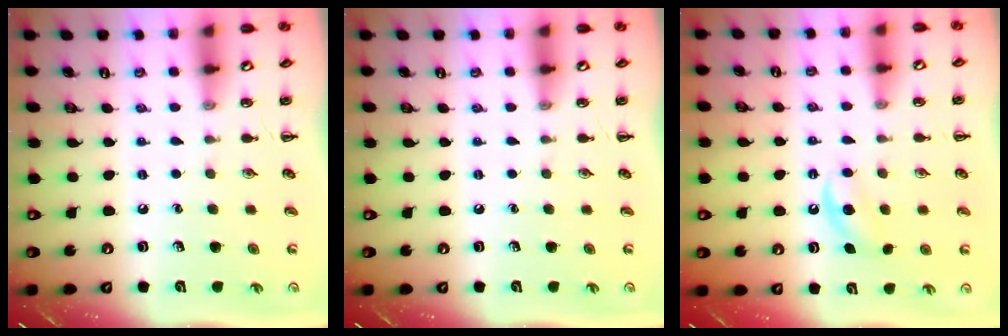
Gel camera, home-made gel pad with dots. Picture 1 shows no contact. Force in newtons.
{"total": 0.0}
{"total": 4.9, "press": 4.7, "slide": 1.4}